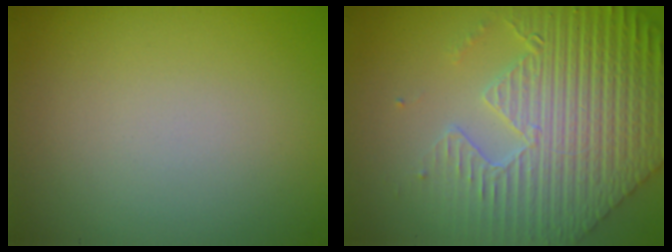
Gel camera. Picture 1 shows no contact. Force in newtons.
{"total": 8.8, "press": 6.5, "slide": 6.0}